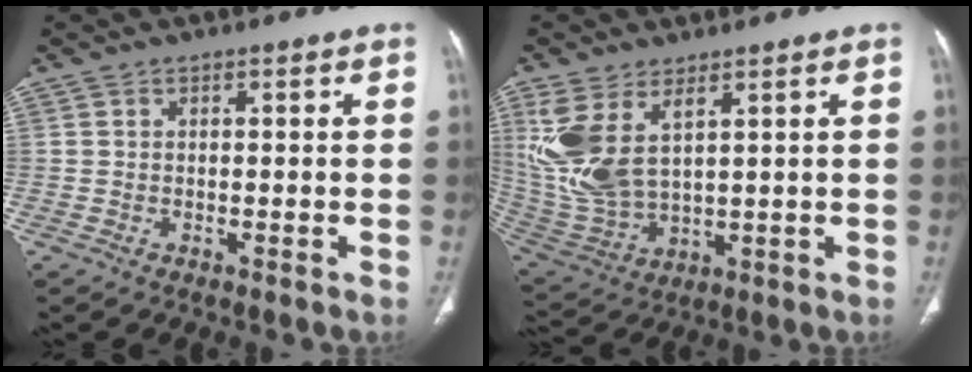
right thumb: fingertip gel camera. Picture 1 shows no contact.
{"total": 12.9, "force": [5.0, 6.4, 10.0], "torque": [-0.228, -0.016, 0.121]}